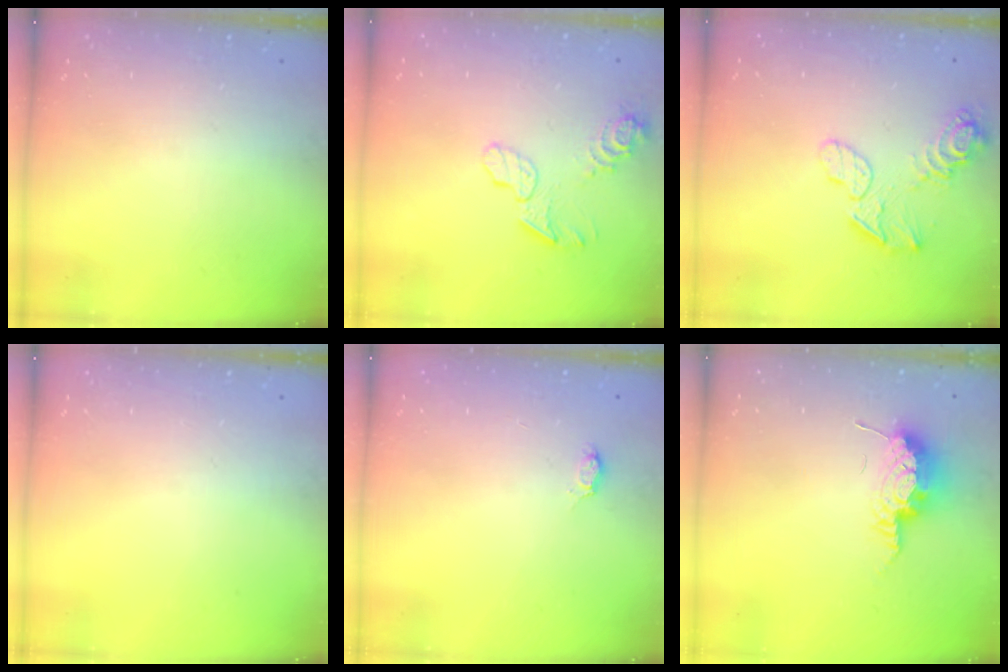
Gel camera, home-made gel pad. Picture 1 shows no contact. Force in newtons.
{"total": 9.1, "press": 9.1, "slide": 0.3}
{"total": 10.6, "press": 10.4, "slide": 2.1}
{"total": 0.0}
{"total": 2.0, "press": 2.0, "slide": 0.3}
{"total": 16.0, "press": 11.4, "slide": 11.2}